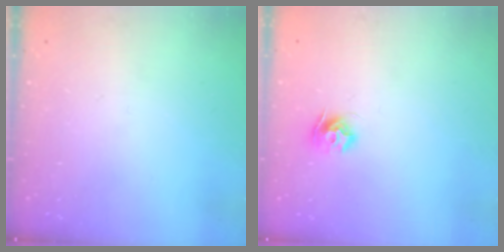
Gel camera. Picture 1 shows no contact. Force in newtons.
{"total": 8.1, "press": 8.1, "slide": 0.1}